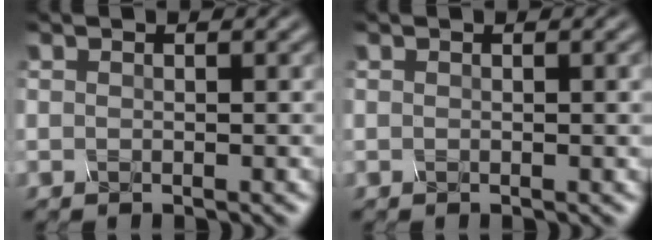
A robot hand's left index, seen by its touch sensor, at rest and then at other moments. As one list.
[{"total": 0.9, "force": [0.1, 0.3, 0.8], "torque": [-0.007, 0.003, -0.001]}]